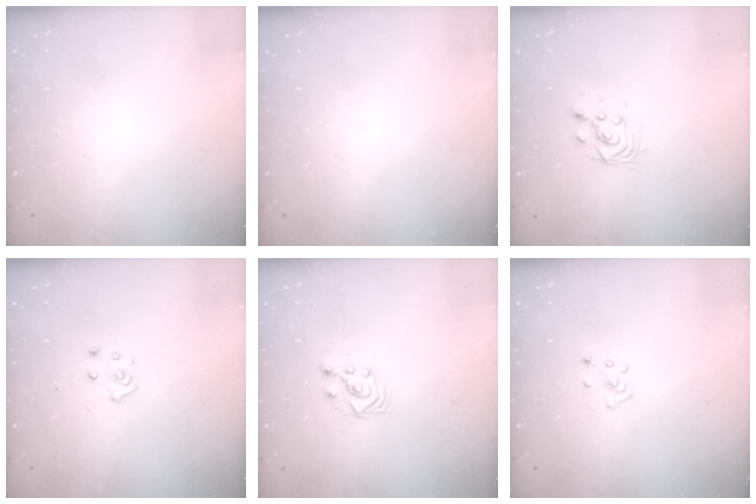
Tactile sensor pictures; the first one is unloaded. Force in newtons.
{"total": 0.0}
{"total": 4.7, "press": 4.6, "slide": 1.2}
{"total": 5.3, "press": 5.3, "slide": 0.5}
{"total": 4.4, "press": 4.4, "slide": 0.7}
{"total": 4.1, "press": 4.0, "slide": 0.5}